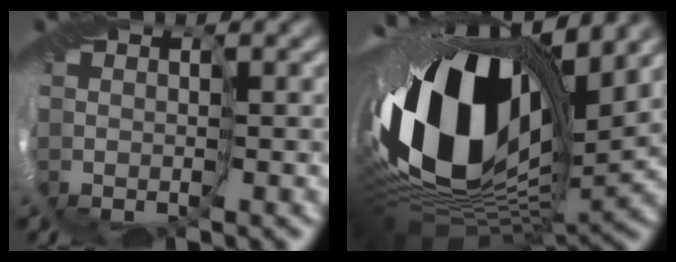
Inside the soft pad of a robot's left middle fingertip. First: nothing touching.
{"total": 18.7, "force": [2.7, 10.0, 15.5], "torque": [-0.301, -0.030, 0.045]}